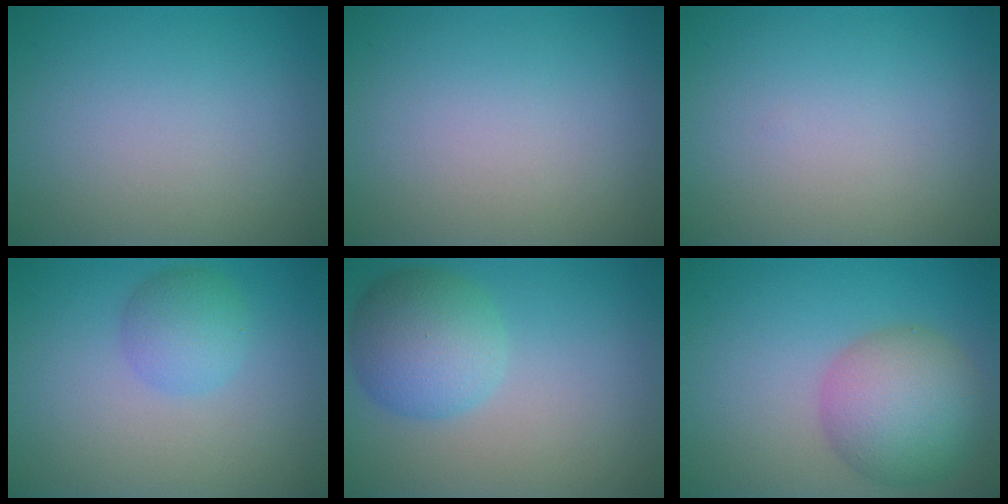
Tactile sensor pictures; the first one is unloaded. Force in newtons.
{"total": 0.0}
{"total": 0.0}
{"total": 2.8, "press": 2.8, "slide": 0.1}
{"total": 5.4, "press": 5.4, "slide": 0.3}
{"total": 6.9, "press": 6.9, "slide": 0.3}